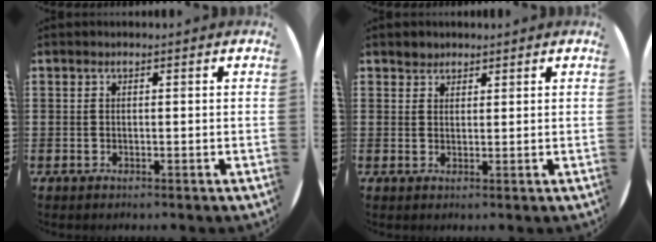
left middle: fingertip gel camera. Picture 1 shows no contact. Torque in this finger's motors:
{"motor_torque": [0.09, -0.07, -0.01, 0.00]}